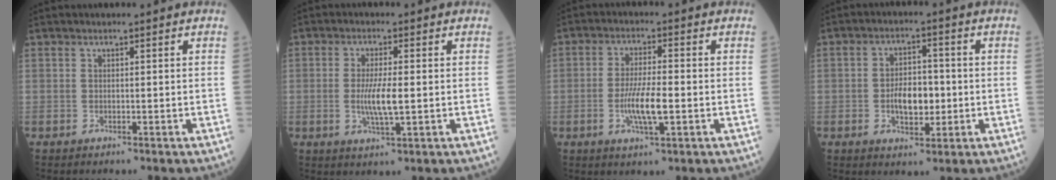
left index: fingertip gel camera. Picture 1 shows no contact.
{"total": 5.1, "force": [-0.8, 0.7, 5.0], "torque": [-0.105, -0.014, -0.014]}
{"total": 6.4, "force": [-1.9, 1.0, 6.0], "torque": [-0.124, -0.013, -0.035]}
{"total": 6.0, "force": [-1.3, 3.2, 4.9], "torque": [-0.091, 0.002, -0.020]}